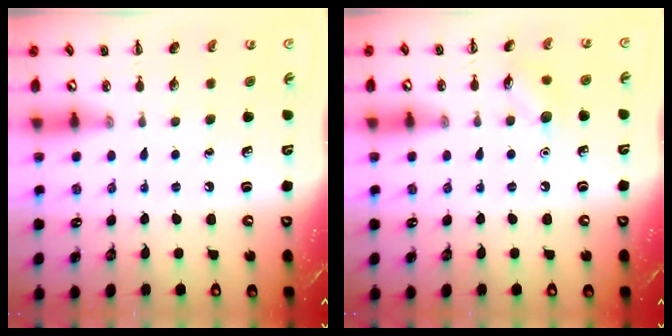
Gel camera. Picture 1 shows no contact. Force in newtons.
{"total": 6.5, "press": 6.3, "slide": 1.5}